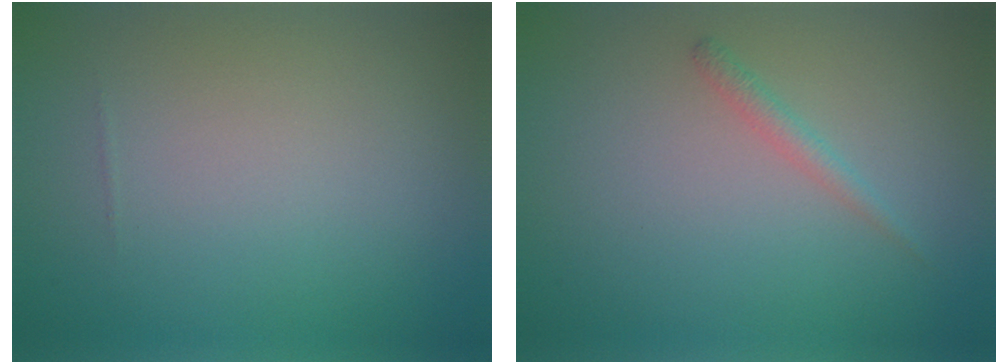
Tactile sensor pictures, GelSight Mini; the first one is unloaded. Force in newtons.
{"total": 1.2, "press": 1.2, "slide": 0.1}